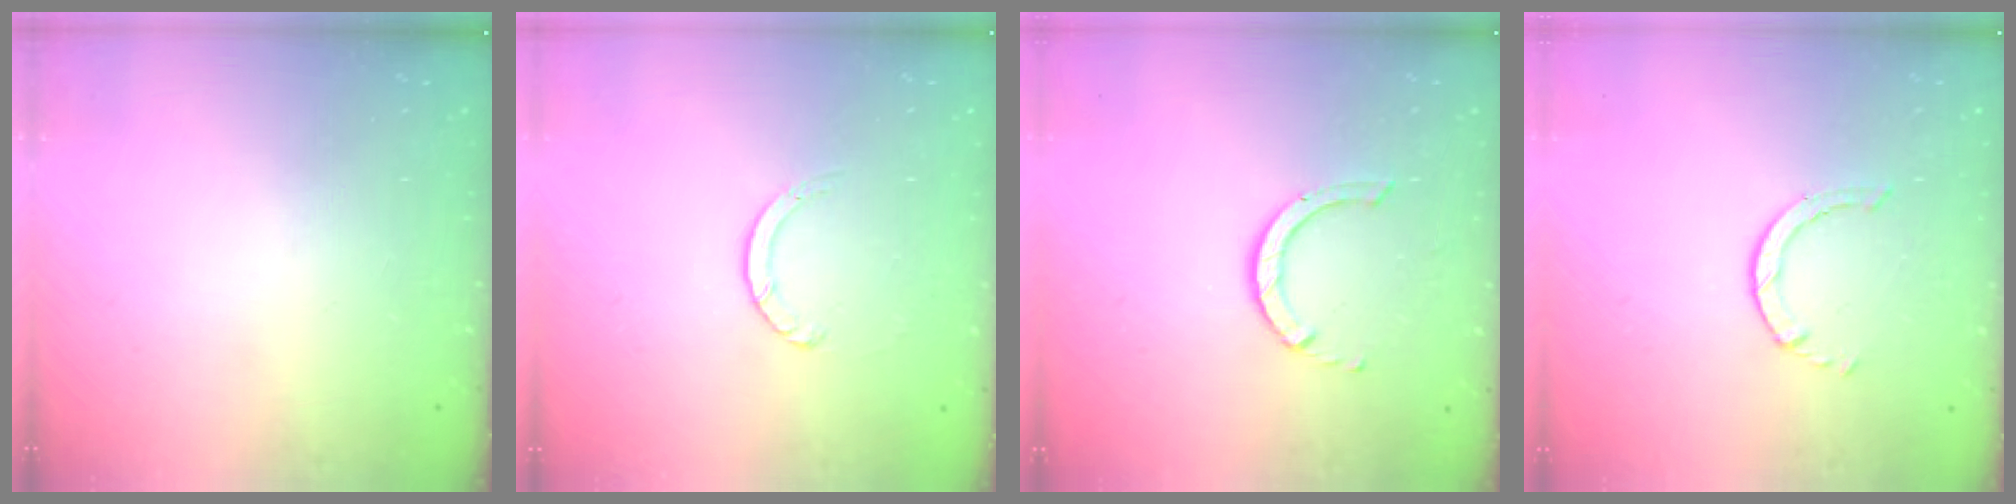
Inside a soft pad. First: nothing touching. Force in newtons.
{"total": 1.3, "press": 1.2, "slide": 0.2}
{"total": 3.5, "press": 3.5, "slide": 0.3}
{"total": 0.8, "press": 0.7, "slide": 0.1}